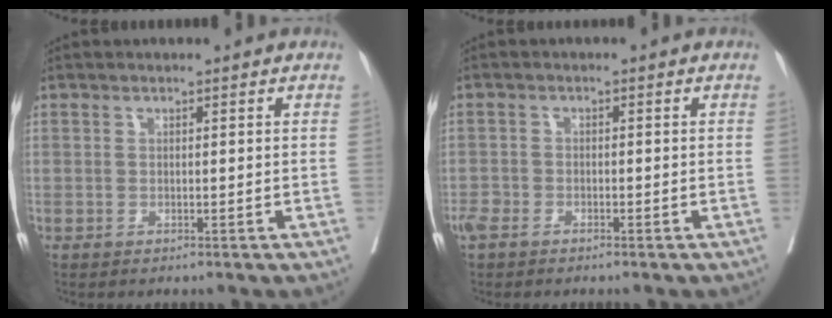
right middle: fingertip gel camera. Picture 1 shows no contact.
{"total": 2.5, "force": [-2.0, 1.2, 1.1], "torque": [-0.026, -0.002, -0.038]}